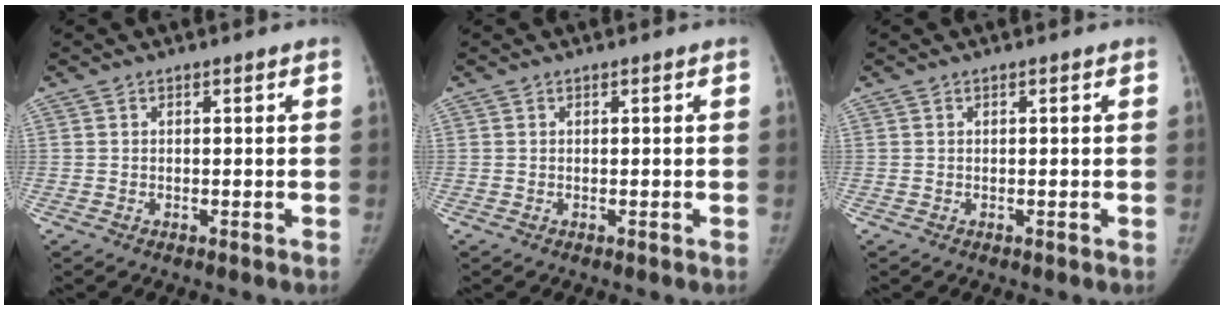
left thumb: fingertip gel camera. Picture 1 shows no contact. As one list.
[{"total": 0.0}, {"total": 0.0}]